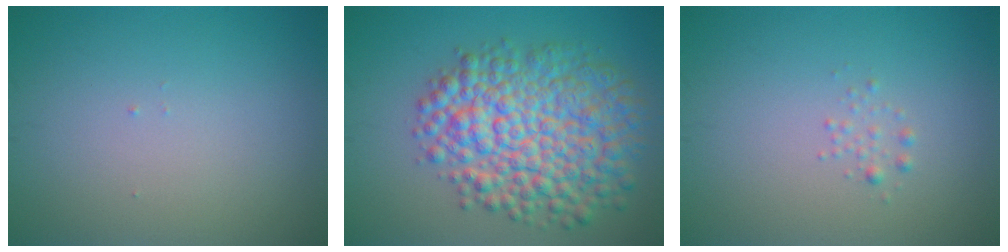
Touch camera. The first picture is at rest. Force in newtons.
{"total": 9.7, "press": 9.7, "slide": 0.2}
{"total": 0.8, "press": 0.8, "slide": 0.0}